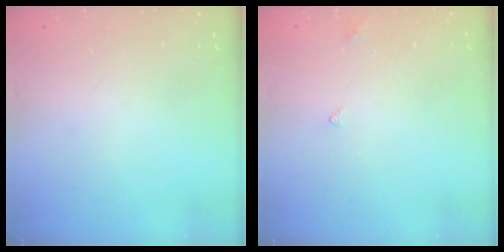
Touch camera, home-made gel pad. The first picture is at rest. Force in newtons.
{"total": 2.8, "press": 2.8, "slide": 0.5}